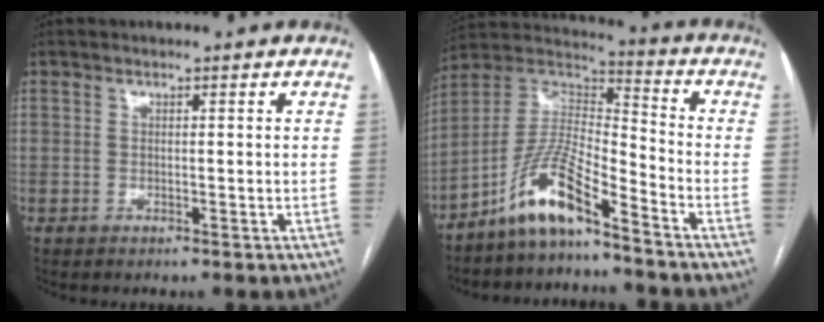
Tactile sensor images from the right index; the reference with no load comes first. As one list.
[{"total": 10.8, "force": [-7.8, 1.5, 7.3], "torque": [-0.157, 0.015, -0.151]}]